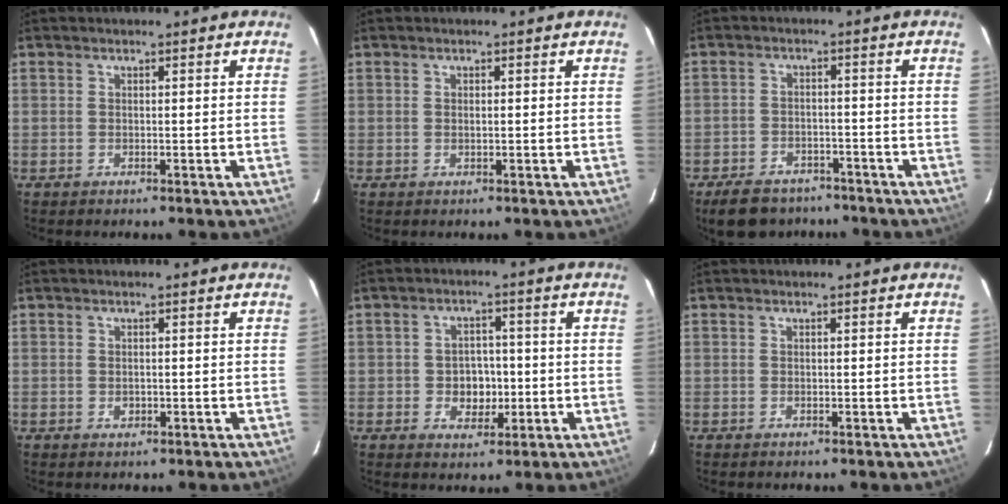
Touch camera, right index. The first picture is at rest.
{"total": 0.6, "force": [0.1, 0.2, 0.5], "torque": [-0.011, 0.002, 0.002]}
{"total": 11.0, "force": [-8.6, 5.6, 4.0], "torque": [-0.105, 0.007, -0.122]}
{"total": 1.0, "force": [-0.2, 0.9, 0.6], "torque": [-0.008, 0.000, -0.003]}
{"total": 5.3, "force": [-1.1, 4.5, 2.6], "torque": [-0.051, 0.009, -0.008]}
{"total": 0.0}